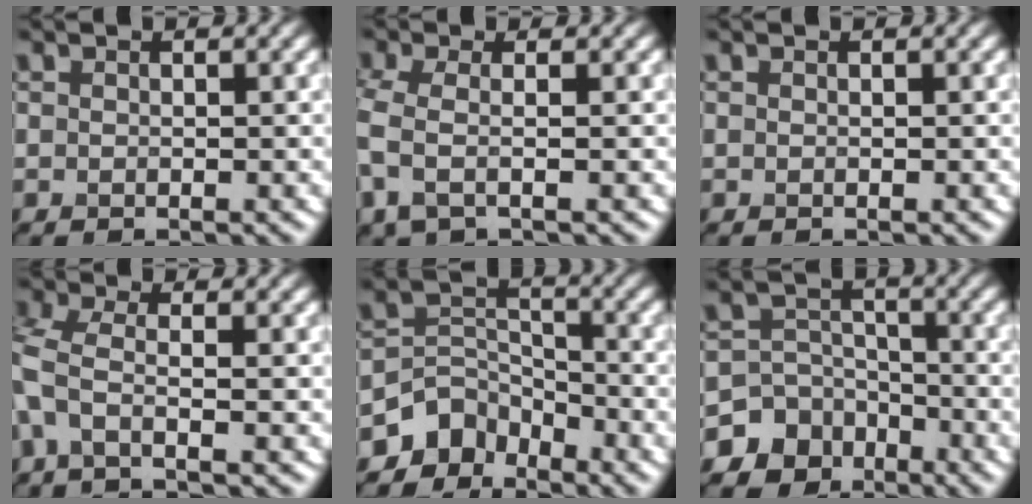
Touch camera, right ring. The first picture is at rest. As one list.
[{"total": 2.8, "force": [-0.4, 1.1, 2.5], "torque": [-0.071, -0.005, -0.015]}, {"total": 0.0}, {"total": 3.3, "force": [-0.9, 1.3, 2.9], "torque": [-0.080, 0.000, -0.031]}, {"total": 4.5, "force": [-3.6, 2.6, 0.6], "torque": [0.002, 0.001, -0.072]}, {"total": 10.2, "force": [-6.1, 8.1, 0.7], "torque": [-0.014, -0.021, -0.120]}]